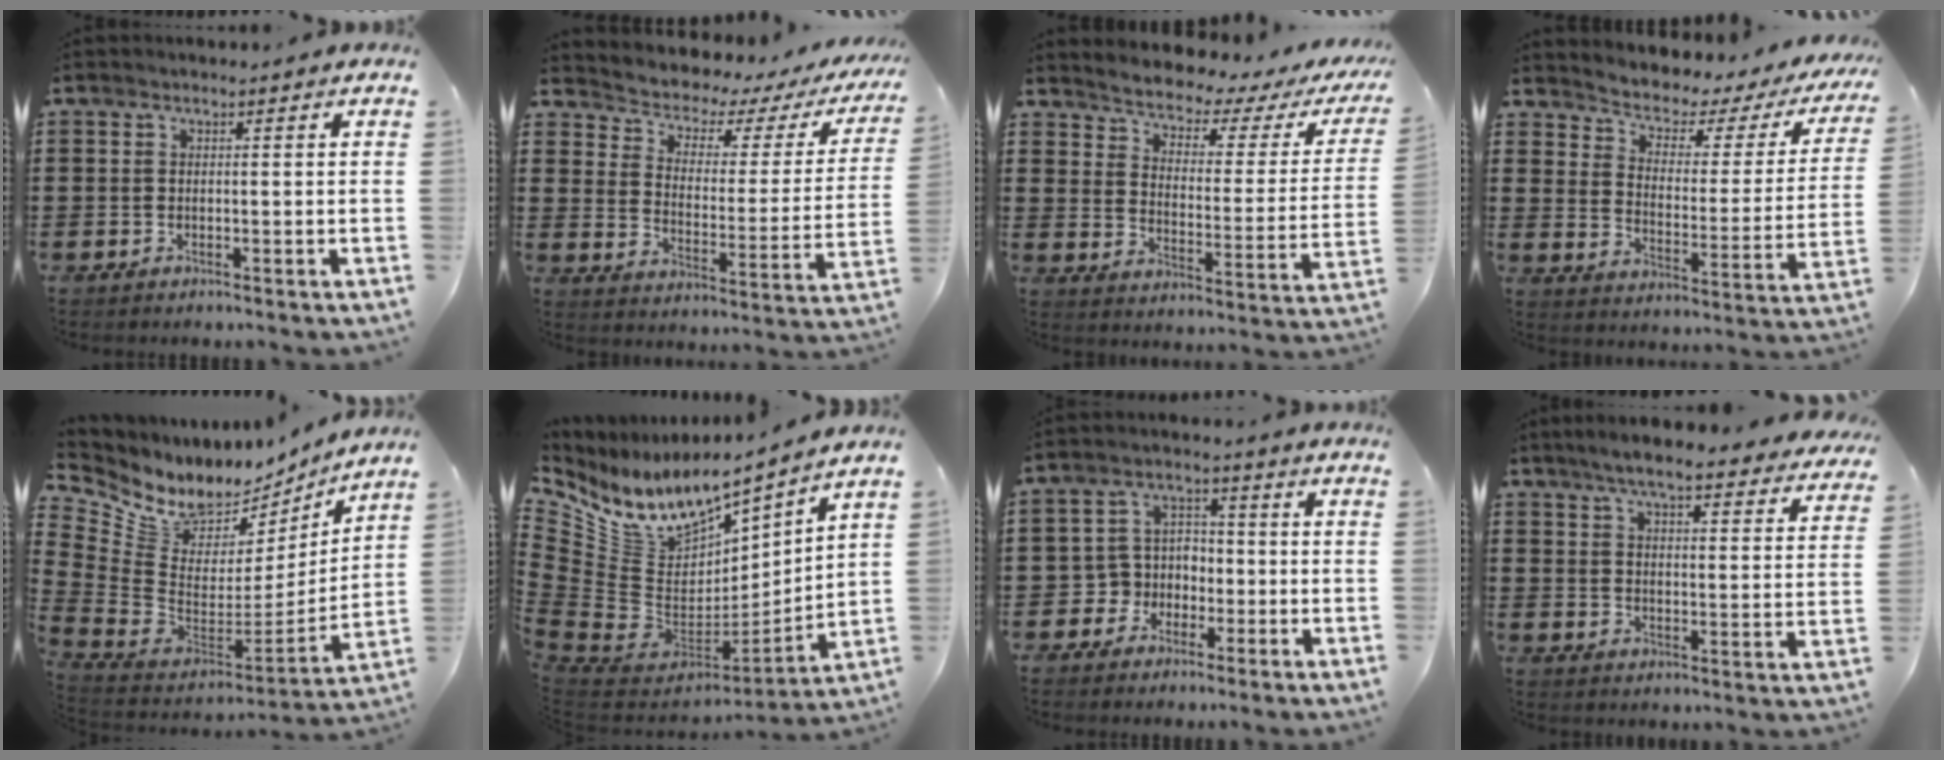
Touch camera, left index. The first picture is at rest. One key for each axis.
{"total": 3.2, "fx": 2.7, "fy": 1.5, "fz": 1.0, "tx": -0.041, "ty": -0.027, "tz": 0.036}
{"total": 2.7, "fx": 2.6, "fy": 0.5, "fz": 0.8, "tx": -0.036, "ty": -0.027, "tz": 0.033}
{"total": 2.7, "fx": 2.0, "fy": 1.4, "fz": 1.2, "tx": -0.041, "ty": -0.024, "tz": 0.023}
{"total": 6.8, "fx": 4.9, "fy": 4.2, "fz": 2.1, "tx": -0.087, "ty": -0.055, "tz": 0.090}
{"total": 9.7, "fx": 6.4, "fy": 5.9, "fz": 4.3, "tx": -0.142, "ty": -0.069, "tz": 0.112}
{"total": 4.7, "fx": -1.8, "fy": 4.2, "fz": 0.9, "tx": -0.041, "ty": 0.009, "tz": -0.041}
{"total": 6.2, "fx": 5.7, "fy": 0.3, "fz": 2.6, "tx": -0.072, "ty": -0.024, "tz": 0.098}